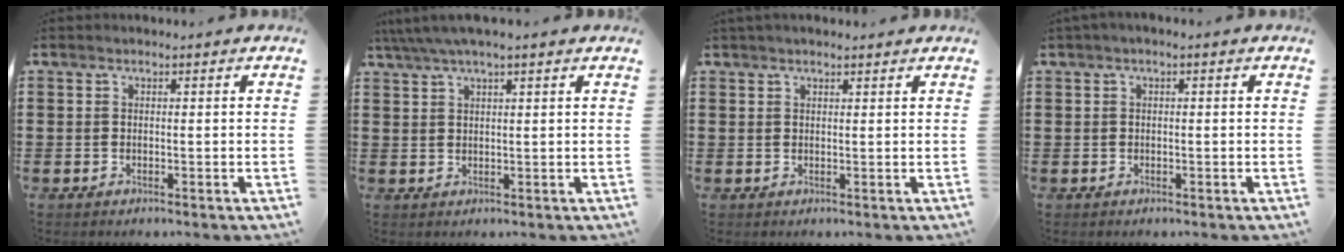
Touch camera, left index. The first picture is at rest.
{"total": 3.1, "force": [2.2, 0.3, 2.2], "torque": [-0.047, 0.004, 0.040]}
{"total": 1.3, "force": [1.1, 0.2, 0.6], "torque": [-0.012, 0.002, 0.021]}
{"total": 0.7, "force": [-0.2, 0.1, 0.7], "torque": [-0.011, -0.003, -0.002]}